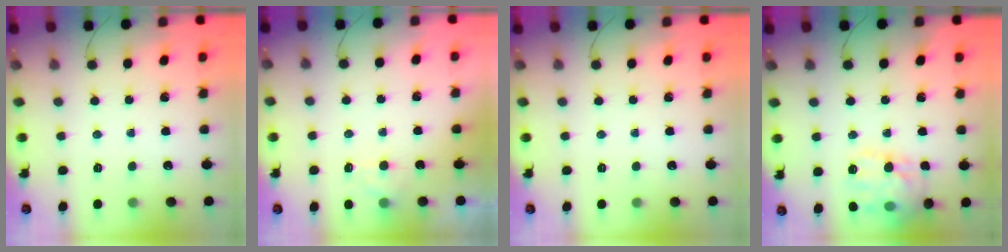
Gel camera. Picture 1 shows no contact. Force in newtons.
{"total": 2.5, "press": 2.0, "slide": 1.5}
{"total": 0.0}
{"total": 14.9, "press": 14.9, "slide": 0.7}